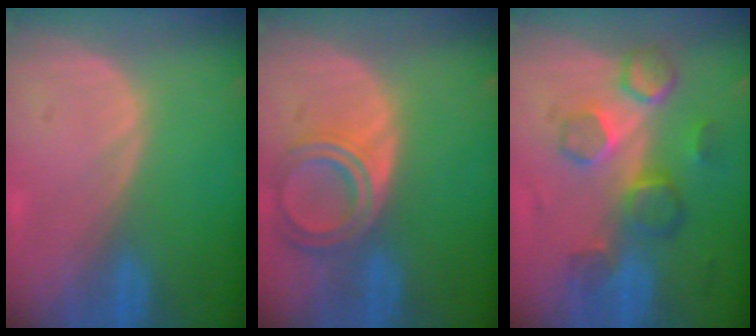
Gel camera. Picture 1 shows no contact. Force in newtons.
{"total": 6.5, "press": 5.9, "slide": 2.8}
{"total": 8.7, "press": 7.9, "slide": 3.6}